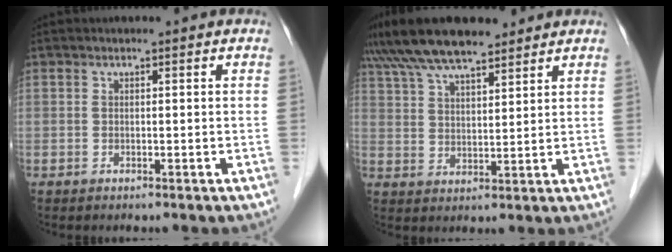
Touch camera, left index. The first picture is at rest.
{"total": 11.9, "force": [9.6, 2.6, 6.6], "torque": [-0.126, 0.031, 0.174]}